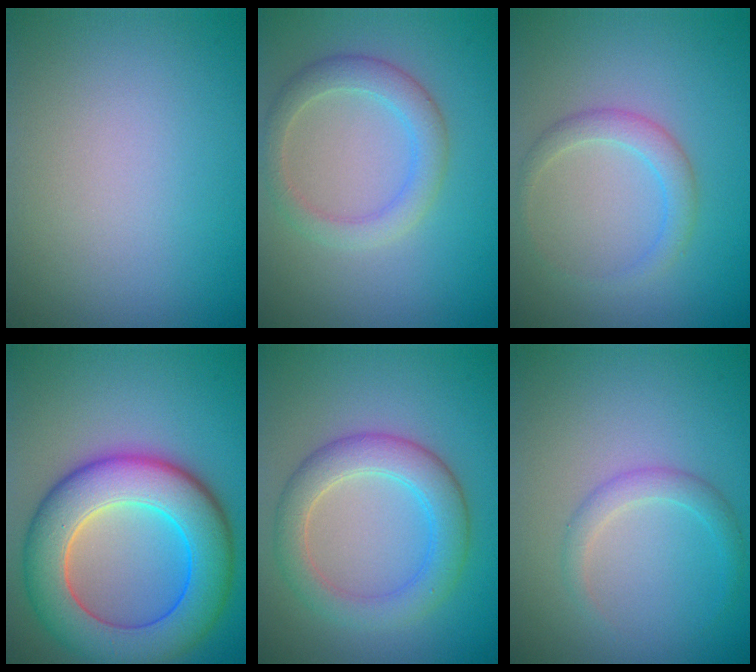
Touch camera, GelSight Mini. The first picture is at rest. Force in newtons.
{"total": 3.2, "press": 3.2, "slide": 0.1}
{"total": 2.1, "press": 2.1, "slide": 0.1}
{"total": 10.1, "press": 10.1, "slide": 0.3}
{"total": 4.8, "press": 4.8, "slide": 0.1}
{"total": 1.8, "press": 1.8, "slide": 0.1}